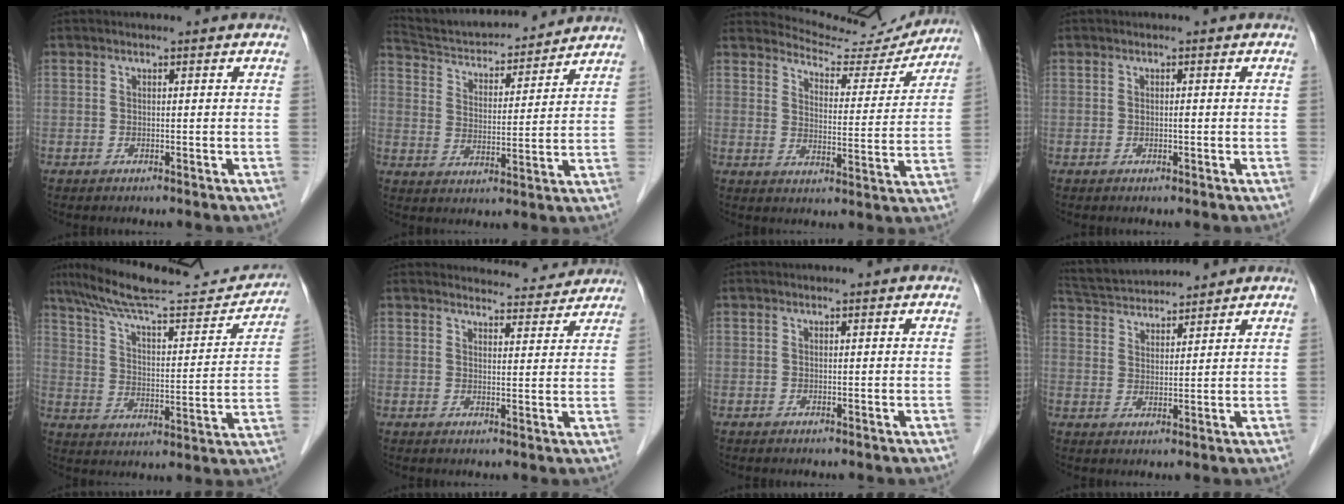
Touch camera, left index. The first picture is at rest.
{"total": 16.4, "force": [15.5, 2.8, 4.5], "torque": [-0.076, 0.018, 0.245]}
{"total": 12.4, "force": [12.3, 1.7, 0.7], "torque": [-0.009, -0.021, 0.156]}
{"total": 0.6, "force": [-0.1, 0.2, 0.5], "torque": [-0.010, 0.000, -0.001]}
{"total": 21.9, "force": [20.1, 2.5, 8.5], "torque": [-0.142, -0.009, 0.291]}
{"total": 7.2, "force": [7.0, 1.2, 0.3], "torque": [0.003, 0.002, 0.076]}
{"total": 0.0}
{"total": 9.3, "force": [9.0, 0.9, 2.1], "torque": [-0.048, 0.032, 0.155]}